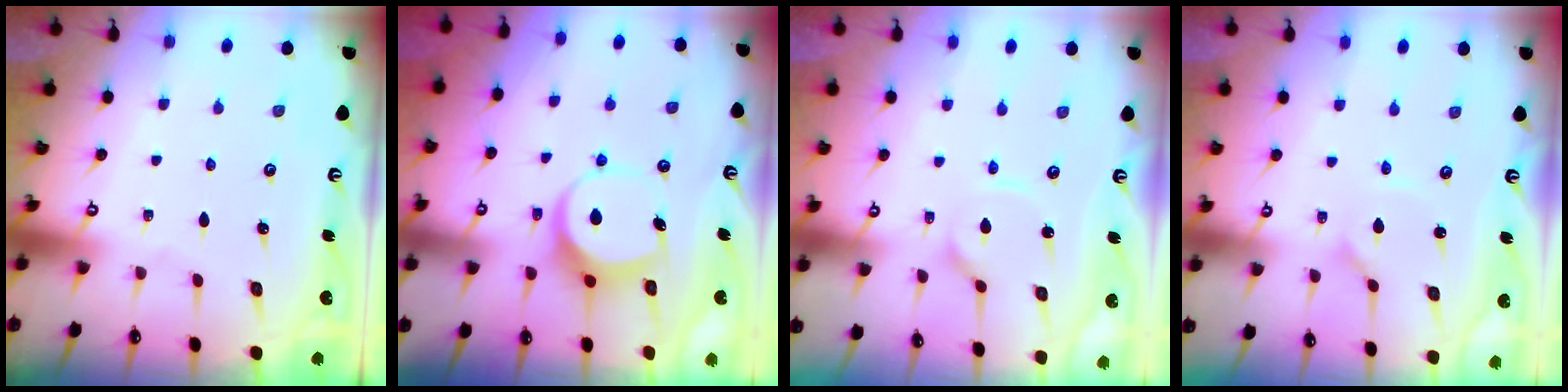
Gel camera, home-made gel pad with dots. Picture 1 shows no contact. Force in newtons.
{"total": 6.7, "press": 6.7, "slide": 0.7}
{"total": 5.6, "press": 5.5, "slide": 0.6}
{"total": 0.9, "press": 0.9, "slide": 0.0}